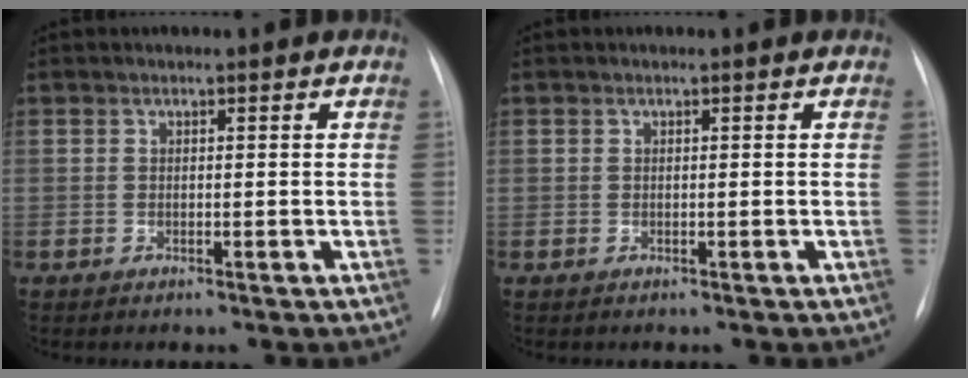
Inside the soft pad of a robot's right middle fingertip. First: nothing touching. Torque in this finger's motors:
{"motor_torque": [-1.64, 0.48, -0.22, -0.08]}